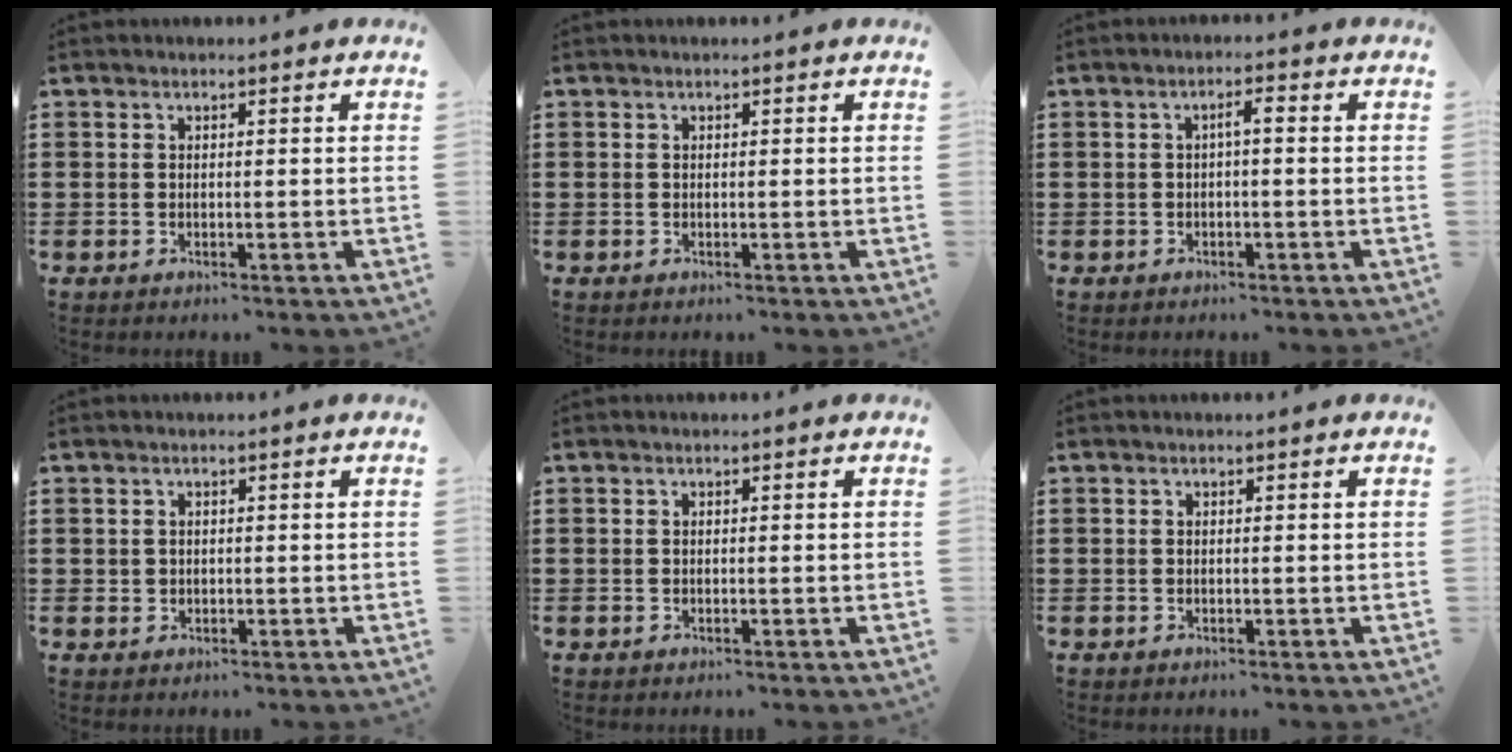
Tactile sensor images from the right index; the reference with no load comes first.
{"total": 0.0}
{"total": 1.8, "force": [-0.1, 0.3, 1.8], "torque": [-0.035, 0.004, -0.005]}
{"total": 0.7, "force": [0.2, 0.6, 0.0], "torque": [-0.002, 0.003, 0.005]}
{"total": 0.0}
{"total": 0.0}